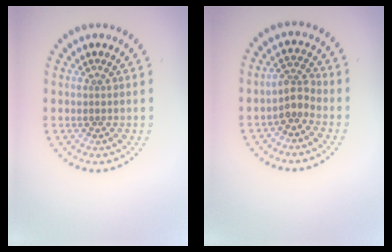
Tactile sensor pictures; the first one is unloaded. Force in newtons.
{"total": 2.4, "press": 1.8, "slide": 1.6}